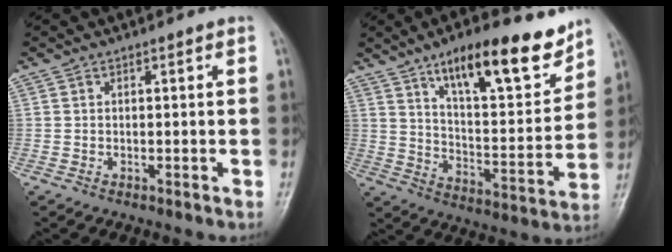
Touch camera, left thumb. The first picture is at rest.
{"total": 18.4, "force": [12.2, 5.7, 12.4], "torque": [-0.151, -0.068, 0.201]}